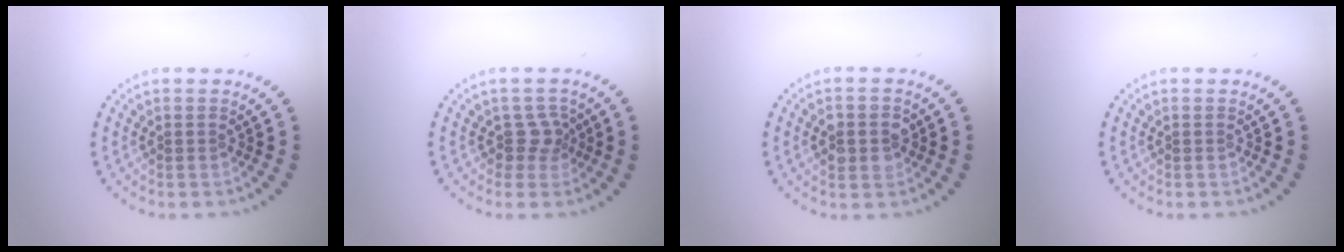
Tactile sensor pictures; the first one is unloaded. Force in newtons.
{"total": 1.9, "press": 1.5, "slide": 1.3}
{"total": 2.9, "press": 2.8, "slide": 0.3}
{"total": 0.0}